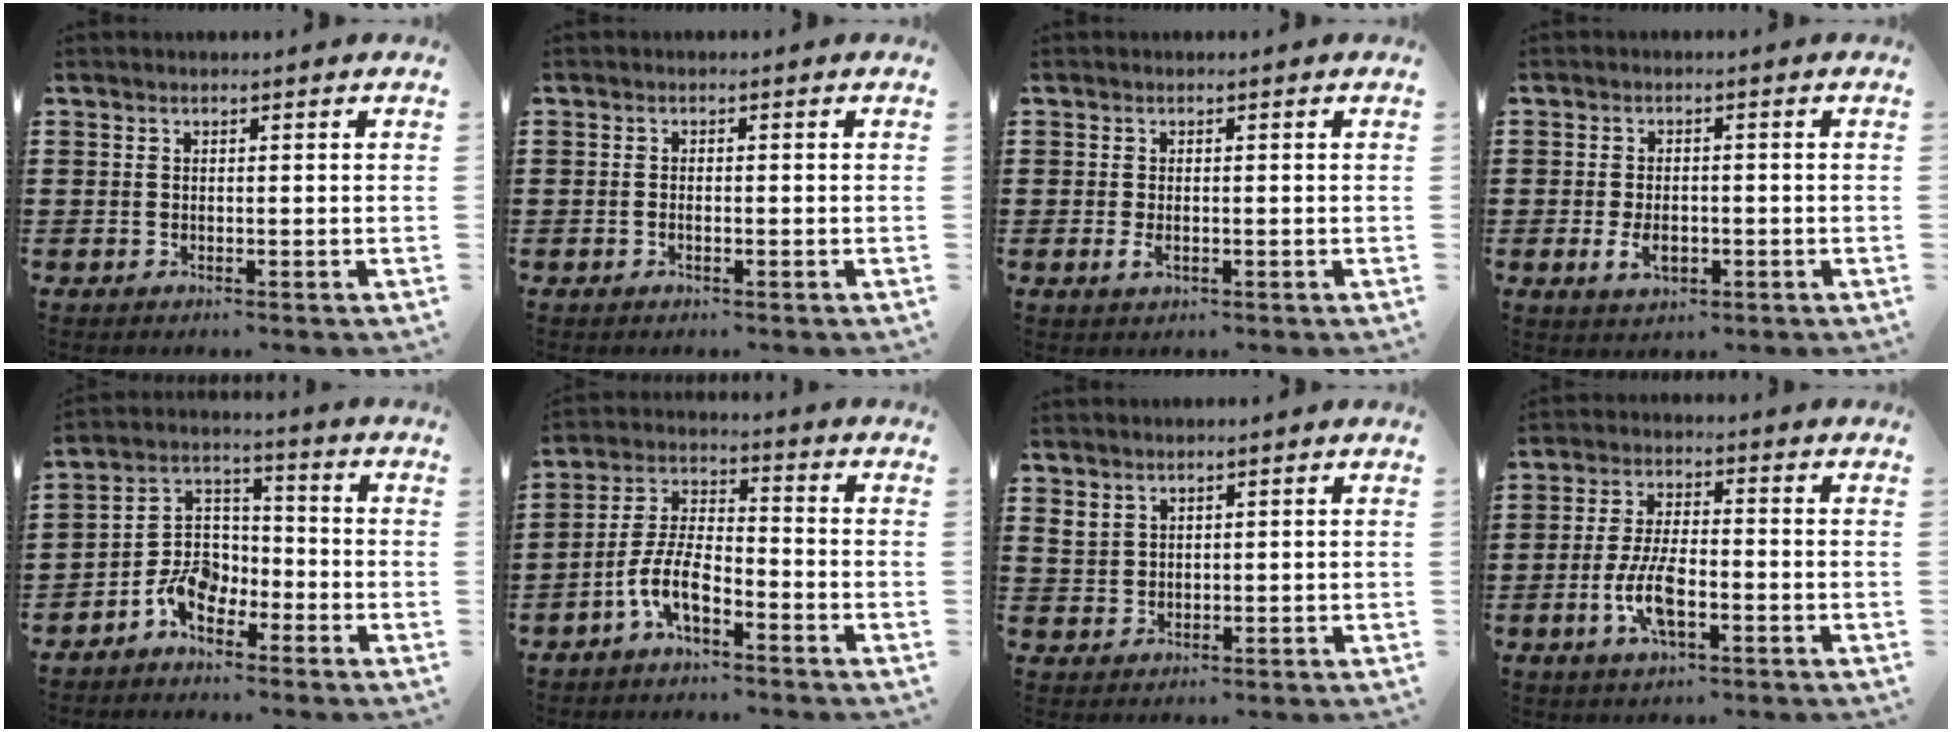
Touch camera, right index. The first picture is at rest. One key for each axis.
{"total": 0.7, "fx": -0.5, "fy": 0.2, "fz": 0.5, "tx": -0.011, "ty": -0.005, "tz": -0.008}
{"total": 1.2, "fx": -0.2, "fy": 0.6, "fz": 1.0, "tx": -0.020, "ty": 0.000, "tz": -0.004}
{"total": 3.5, "fx": -0.9, "fy": 2.1, "fz": 2.7, "tx": -0.056, "ty": 0.001, "tz": -0.017}
{"total": 7.2, "fx": -4.8, "fy": 4.4, "fz": 3.2, "tx": -0.085, "ty": 0.014, "tz": -0.099}
{"total": 7.1, "fx": -4.1, "fy": 2.4, "fz": 5.3, "tx": -0.132, "ty": -0.006, "tz": -0.083}
{"total": 2.2, "fx": 1.9, "fy": 1.1, "fz": 0.3, "tx": -0.012, "ty": 0.001, "tz": 0.039}
{"total": 7.8, "fx": -2.7, "fy": 2.9, "fz": 6.7, "tx": -0.150, "ty": -0.008, "tz": -0.054}